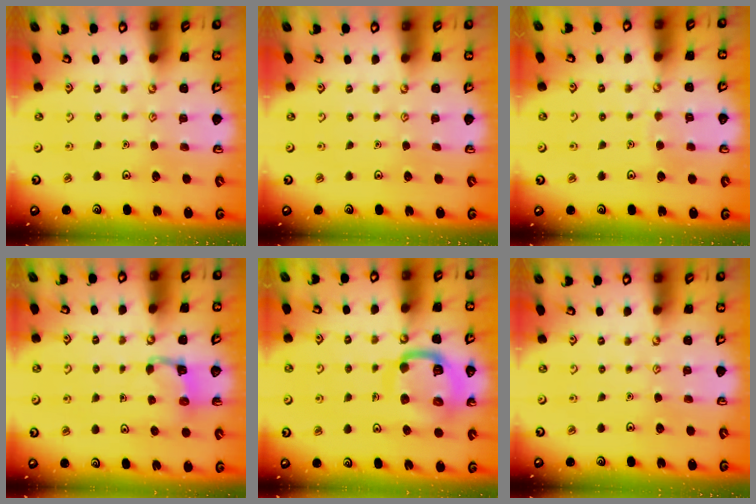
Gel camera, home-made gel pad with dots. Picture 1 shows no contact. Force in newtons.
{"total": 0.0}
{"total": 3.3, "press": 3.3, "slide": 0.3}
{"total": 3.4, "press": 3.4, "slide": 0.6}
{"total": 14.9, "press": 14.8, "slide": 1.6}
{"total": 0.0}